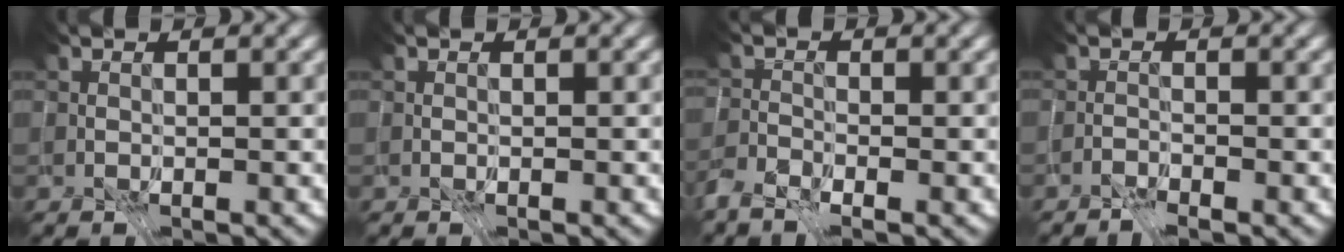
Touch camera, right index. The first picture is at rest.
{"total": 0.0}
{"total": 3.8, "force": [-3.7, 0.1, 1.0], "torque": [0.000, -0.011, -0.066]}
{"total": 2.4, "force": [-2.2, -0.9, -0.3], "torque": [0.037, -0.010, -0.044]}